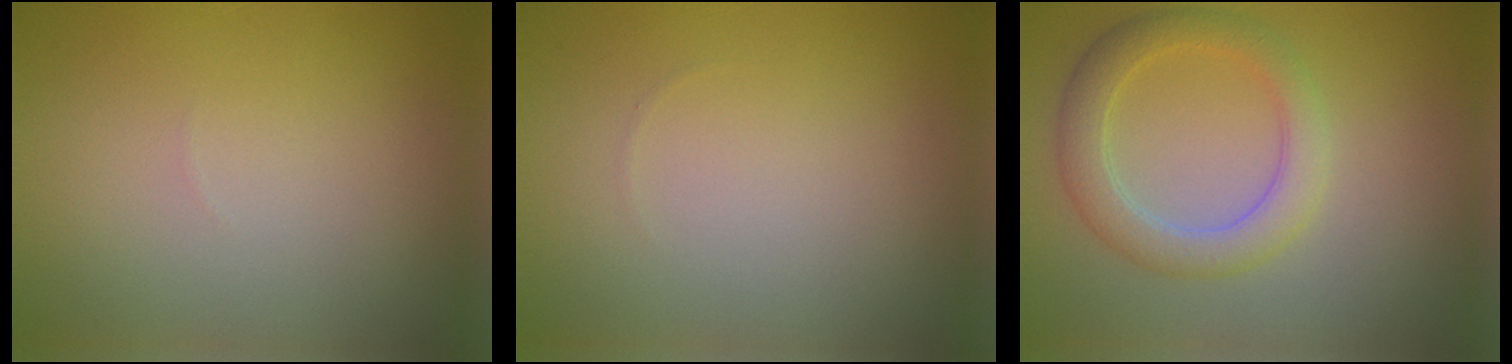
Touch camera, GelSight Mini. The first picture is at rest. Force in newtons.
{"total": 0.0}
{"total": 3.6, "press": 3.6, "slide": 0.1}